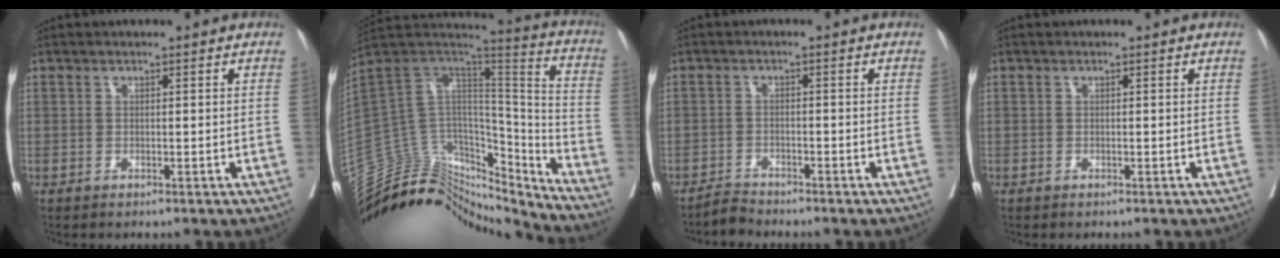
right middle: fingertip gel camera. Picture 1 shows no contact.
{"total": 25.5, "force": [-23.5, 7.4, 6.5], "torque": [-0.148, 0.054, -0.375]}
{"total": 2.0, "force": [-2.0, -0.1, -0.4], "torque": [0.012, -0.010, -0.038]}
{"total": 0.5, "force": [-0.1, 0.5, -0.2], "torque": [0.010, 0.008, -0.003]}